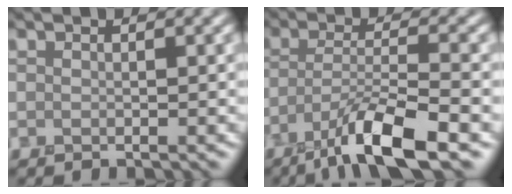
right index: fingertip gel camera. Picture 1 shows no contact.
{"total": 7.2, "force": [-4.4, 1.2, 5.5], "torque": [-0.097, -0.001, -0.088]}